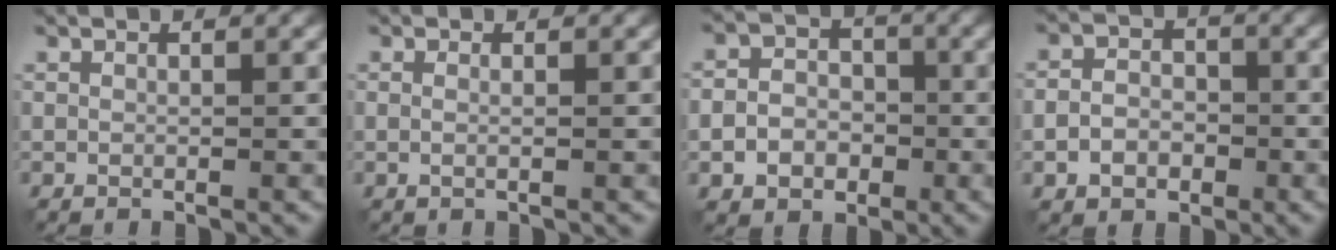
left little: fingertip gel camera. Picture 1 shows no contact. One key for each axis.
{"total": 0.9, "fx": 0.2, "fy": 0.4, "fz": 0.8, "tx": -0.008, "ty": -0.010, "tz": -0.002}
{"total": 4.7, "fx": -1.5, "fy": 4.0, "fz": 2.1, "tx": -0.016, "ty": 0.002, "tz": -0.044}
{"total": 3.2, "fx": -1.3, "fy": 2.5, "fz": 1.6, "tx": -0.018, "ty": 0.002, "tz": -0.030}